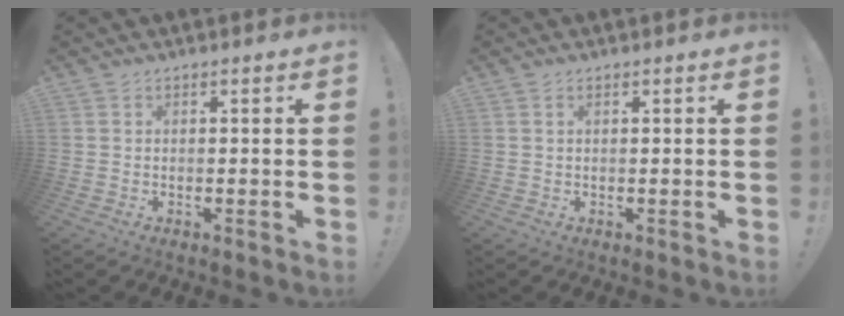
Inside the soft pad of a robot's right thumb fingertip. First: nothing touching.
{"total": 0.7, "force": [0.3, 0.1, 0.6], "torque": [-0.014, 0.002, 0.006]}